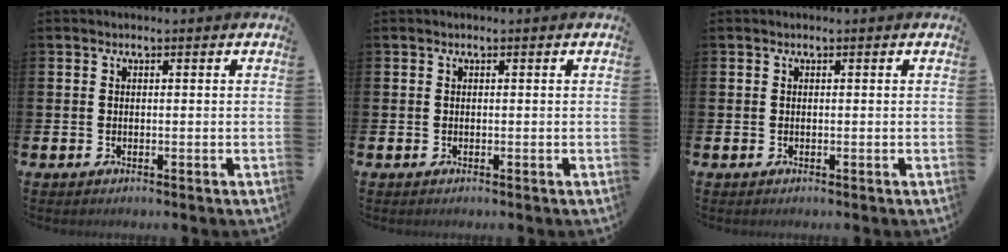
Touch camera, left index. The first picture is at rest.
{"total": 0.0}
{"total": 0.0}